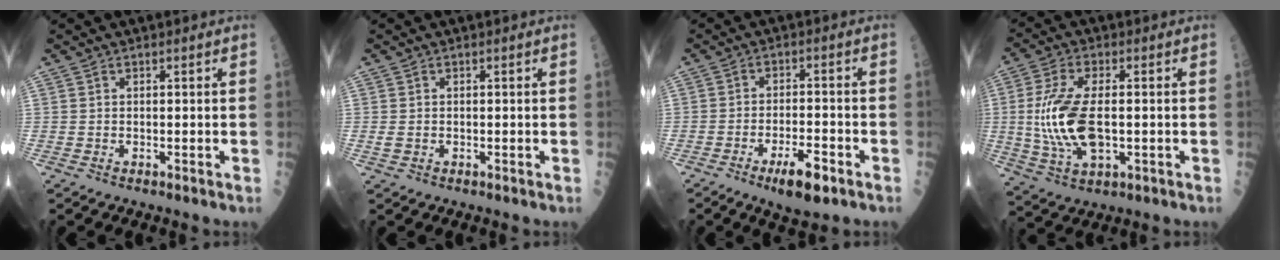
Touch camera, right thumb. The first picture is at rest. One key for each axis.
{"total": 1.2, "fx": -0.1, "fy": 0.9, "fz": 0.7, "tx": -0.013, "ty": 0.003, "tz": -0.001}
{"total": 7.5, "fx": -4.0, "fy": 2.2, "fz": 5.9, "tx": -0.090, "ty": 0.015, "tz": -0.061}
{"total": 13.6, "fx": -0.4, "fy": 6.3, "fz": 12.1, "tx": -0.257, "ty": -0.004, "tz": -0.003}